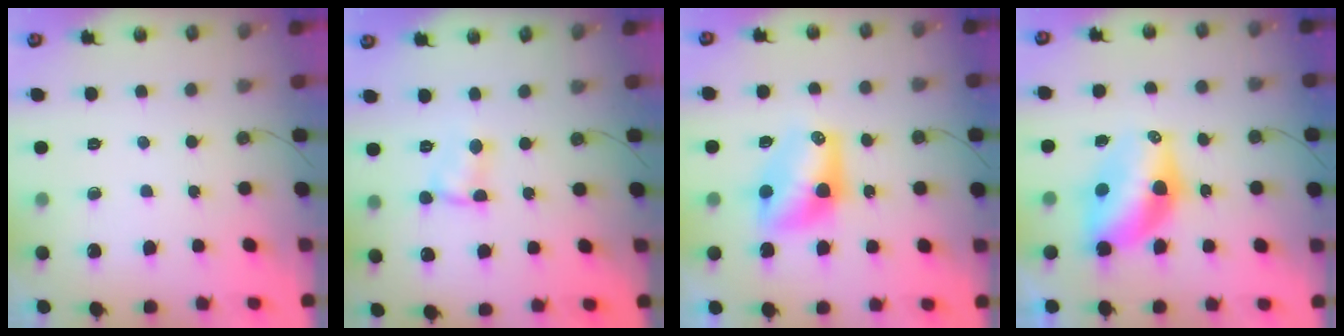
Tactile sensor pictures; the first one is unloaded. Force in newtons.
{"total": 1.8, "press": 1.8, "slide": 0.1}
{"total": 8.5, "press": 8.4, "slide": 0.8}
{"total": 8.6, "press": 8.6, "slide": 0.4}